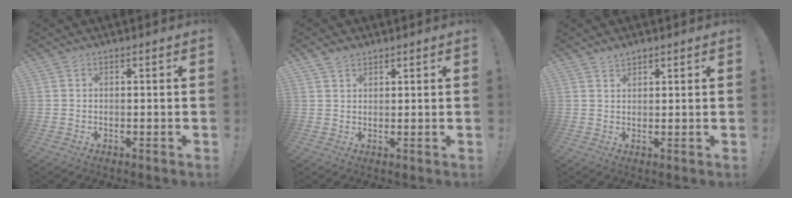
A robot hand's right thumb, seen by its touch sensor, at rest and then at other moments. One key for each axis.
{"total": 2.7, "fx": 2.2, "fy": 1.4, "fz": 0.9, "tx": -0.014, "ty": -0.011, "tz": 0.041}
{"total": 2.2, "fx": 1.9, "fy": 0.9, "fz": 0.5, "tx": 0.003, "ty": -0.013, "tz": 0.033}